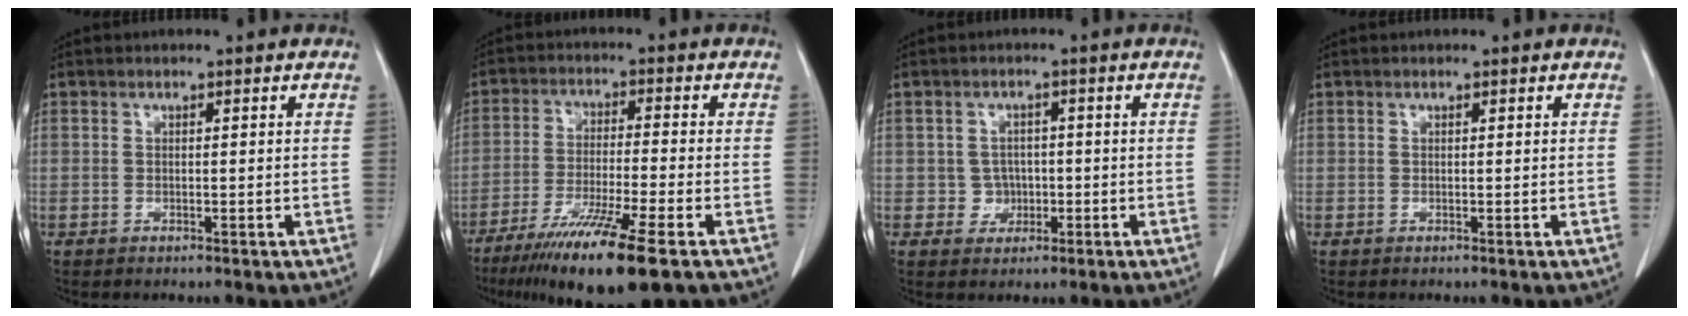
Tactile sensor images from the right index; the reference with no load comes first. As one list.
[{"total": 13.5, "force": [-8.5, 0.0, 10.4], "torque": [-0.190, -0.043, -0.148]}, {"total": 2.9, "force": [-0.4, 2.8, 0.3], "torque": [0.005, 0.009, -0.003]}, {"total": 0.0}]